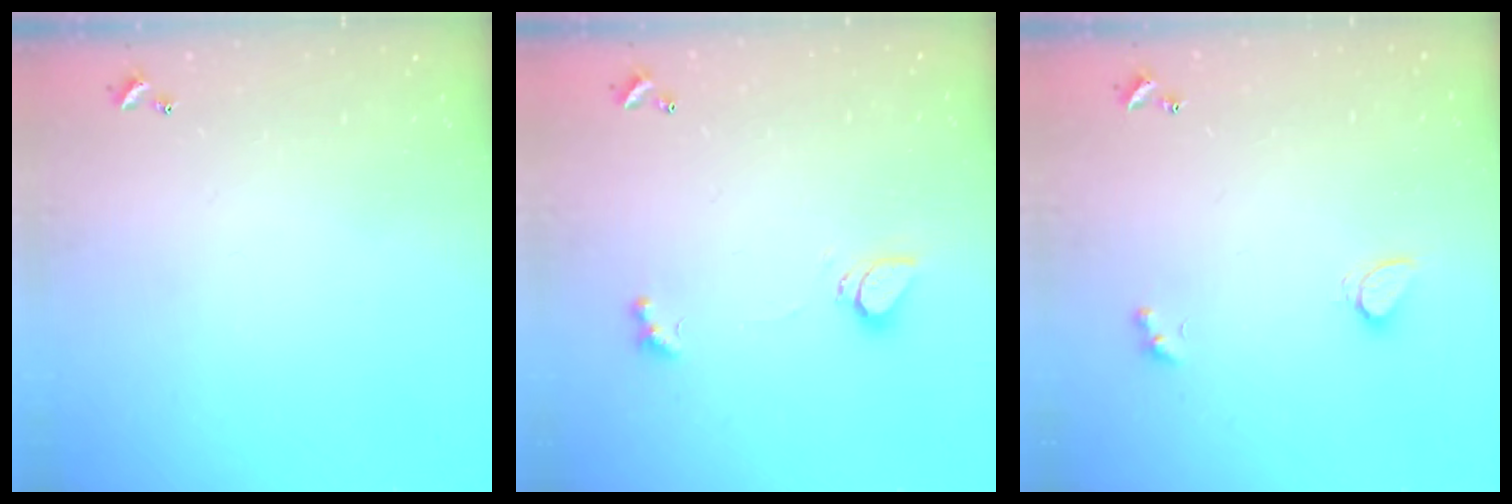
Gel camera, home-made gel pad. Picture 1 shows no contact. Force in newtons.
{"total": 1.0, "press": 0.9, "slide": 0.4}
{"total": 2.1, "press": 2.0, "slide": 0.4}